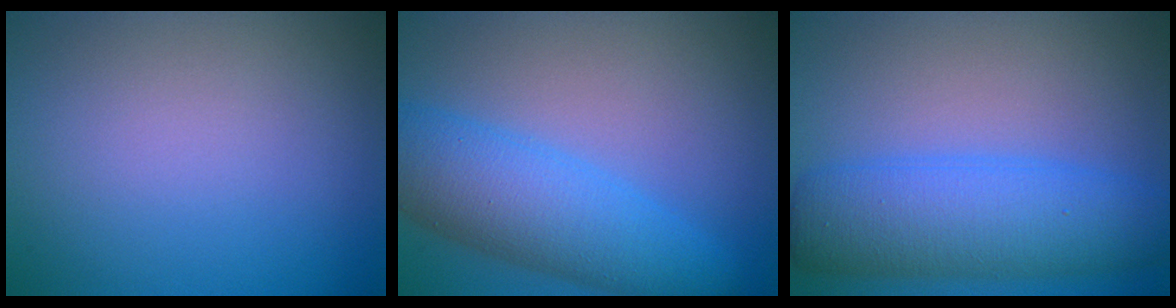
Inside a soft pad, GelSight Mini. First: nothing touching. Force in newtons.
{"total": 7.4, "press": 7.4, "slide": 0.3}
{"total": 8.1, "press": 8.1, "slide": 0.2}